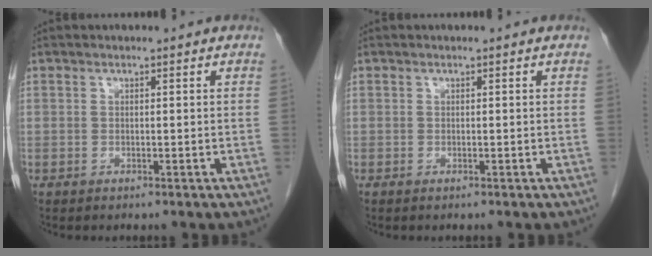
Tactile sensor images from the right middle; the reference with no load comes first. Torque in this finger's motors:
{"motor_torque": [0.19, 0.06, 0.02, 0.01]}